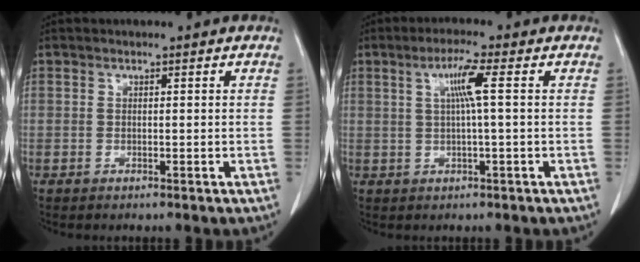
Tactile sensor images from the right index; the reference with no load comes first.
{"total": 4.6, "force": [1.0, -0.5, 4.5], "torque": [-0.085, 0.006, 0.021]}